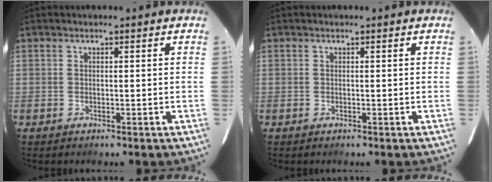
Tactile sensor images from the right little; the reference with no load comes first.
{"total": 0.0}